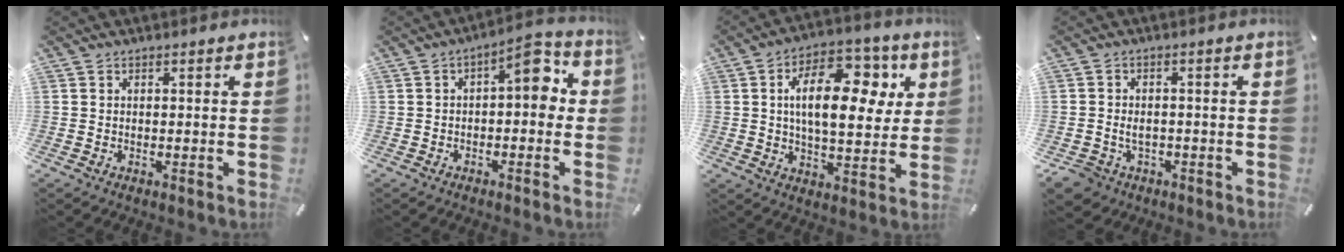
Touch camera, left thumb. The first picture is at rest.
{"total": 7.9, "force": [0.8, 3.6, 7.0], "torque": [-0.086, -0.011, 0.002]}
{"total": 17.7, "force": [5.0, 9.4, 14.2], "torque": [-0.219, -0.002, 0.082]}
{"total": 4.4, "force": [-1.4, 3.7, 1.8], "torque": [-0.045, 0.003, -0.025]}